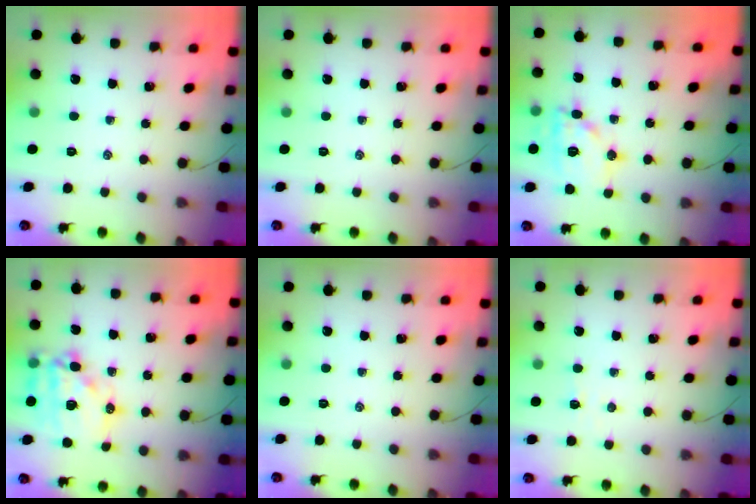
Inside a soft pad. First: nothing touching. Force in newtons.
{"total": 0.0}
{"total": 13.6, "press": 13.6, "slide": 1.1}
{"total": 15.9, "press": 15.5, "slide": 3.5}
{"total": 0.0}
{"total": 2.6, "press": 2.5, "slide": 0.8}